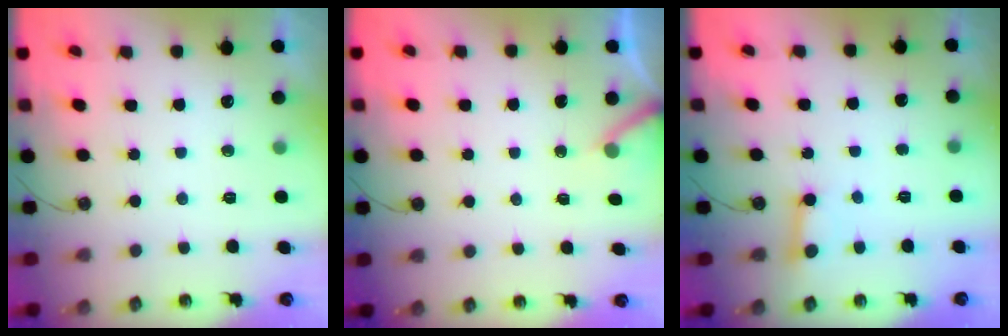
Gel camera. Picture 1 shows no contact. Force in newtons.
{"total": 4.3, "press": 4.3, "slide": 0.2}
{"total": 3.2, "press": 3.1, "slide": 0.2}